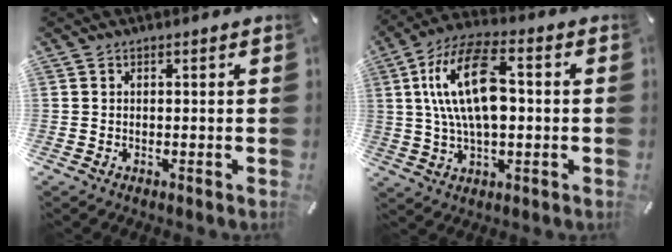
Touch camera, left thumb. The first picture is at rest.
{"total": 16.3, "force": [2.0, 8.3, 13.9], "torque": [-0.286, 0.001, 0.031]}